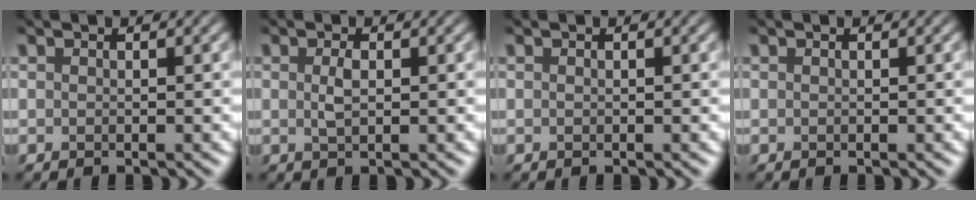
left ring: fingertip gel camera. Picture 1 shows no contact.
{"total": 1.4, "force": [0.2, 0.6, 1.3], "torque": [-0.029, 0.000, 0.004]}
{"total": 0.0}
{"total": 0.0}